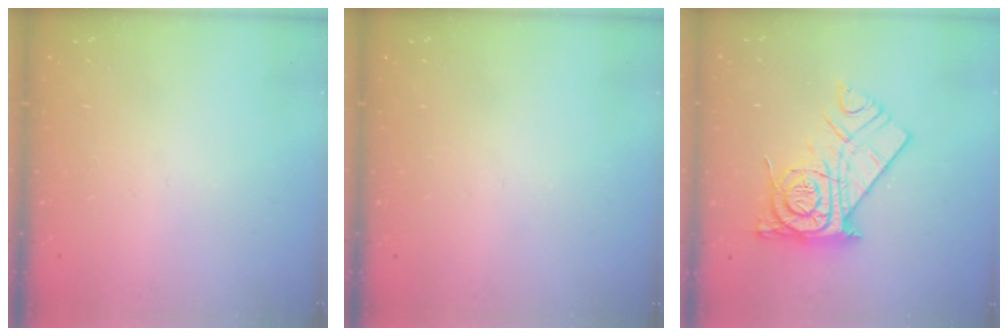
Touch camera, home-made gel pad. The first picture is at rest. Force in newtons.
{"total": 0.0}
{"total": 15.0, "press": 14.9, "slide": 1.1}